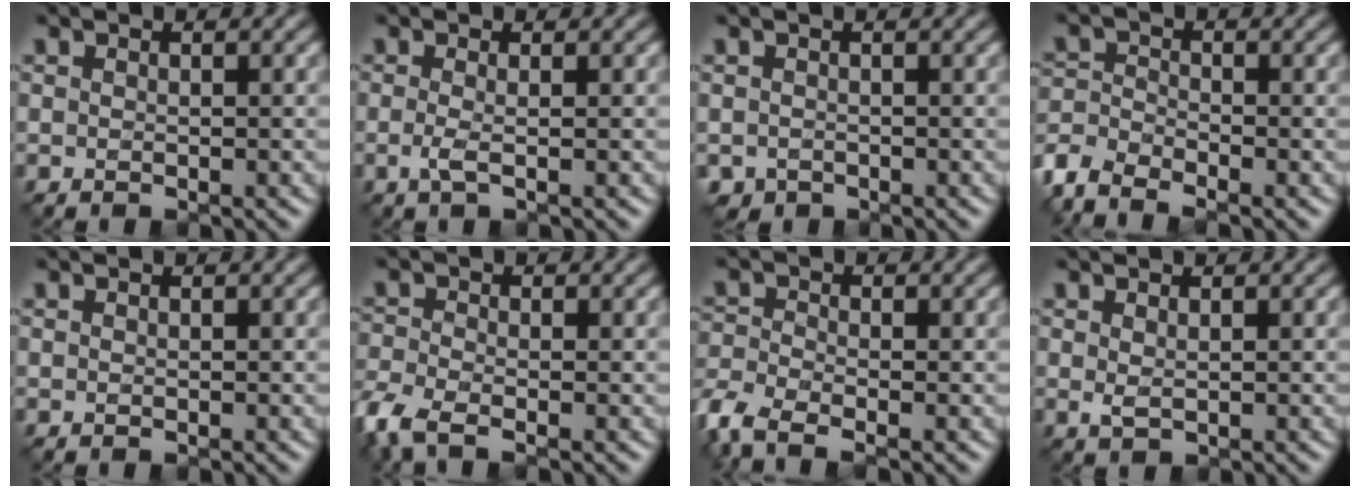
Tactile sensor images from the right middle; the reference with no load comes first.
{"total": 1.5, "force": [-0.3, 0.4, 1.4], "torque": [-0.030, -0.005, -0.008]}
{"total": 0.9, "force": [-0.7, 0.6, 0.0], "torque": [0.003, -0.007, -0.014]}
{"total": 4.4, "force": [-3.5, 1.6, 2.1], "torque": [-0.046, -0.006, -0.085]}
{"total": 0.0}
{"total": 4.0, "force": [-2.7, 1.5, 2.6], "torque": [-0.068, -0.013, -0.072]}
{"total": 4.7, "force": [-3.2, 1.9, 2.8], "torque": [-0.069, -0.011, -0.081]}
{"total": 0.9, "force": [0.3, 0.4, 0.8], "torque": [-0.018, -0.003, 0.009]}